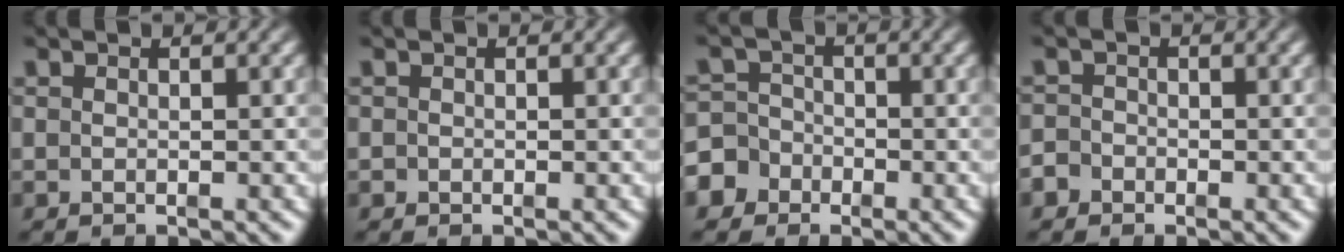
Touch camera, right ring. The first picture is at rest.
{"total": 0.6, "force": [-0.4, 0.4, -0.1], "torque": [0.005, -0.002, -0.008]}
{"total": 5.8, "force": [-2.8, 4.9, 1.1], "torque": [-0.017, -0.016, -0.049]}
{"total": 1.6, "force": [-1.3, 0.9, -0.2], "torque": [0.005, -0.007, -0.025]}